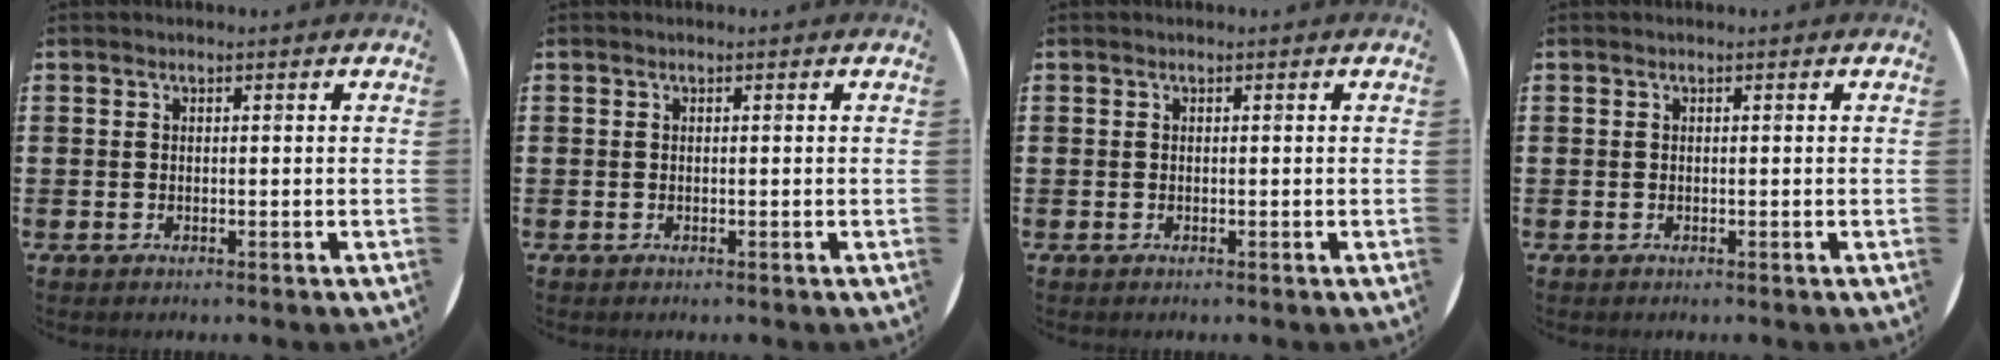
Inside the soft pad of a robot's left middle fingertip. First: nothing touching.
{"total": 0.0}
{"total": 0.0}
{"total": 0.0}